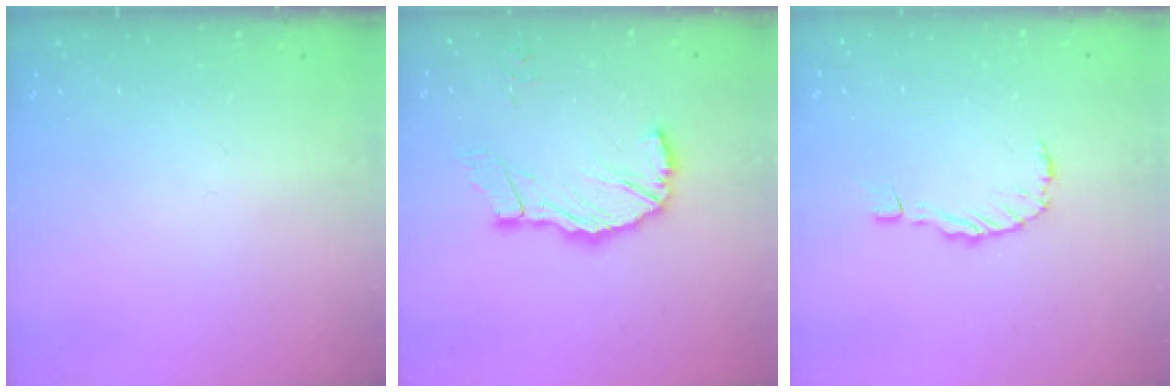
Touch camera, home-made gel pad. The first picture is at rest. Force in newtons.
{"total": 12.5, "press": 12.3, "slide": 1.8}
{"total": 0.0}